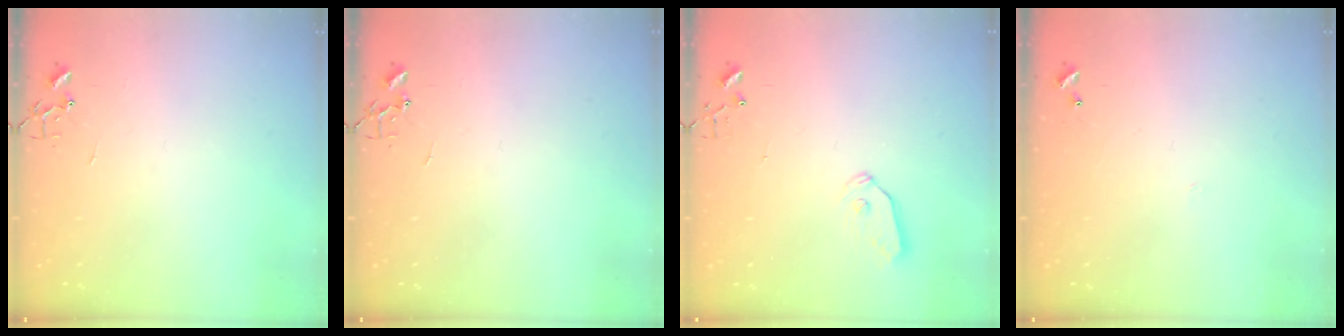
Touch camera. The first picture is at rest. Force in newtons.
{"total": 0.0}
{"total": 6.3, "press": 6.3, "slide": 0.1}
{"total": 4.5, "press": 4.4, "slide": 0.4}